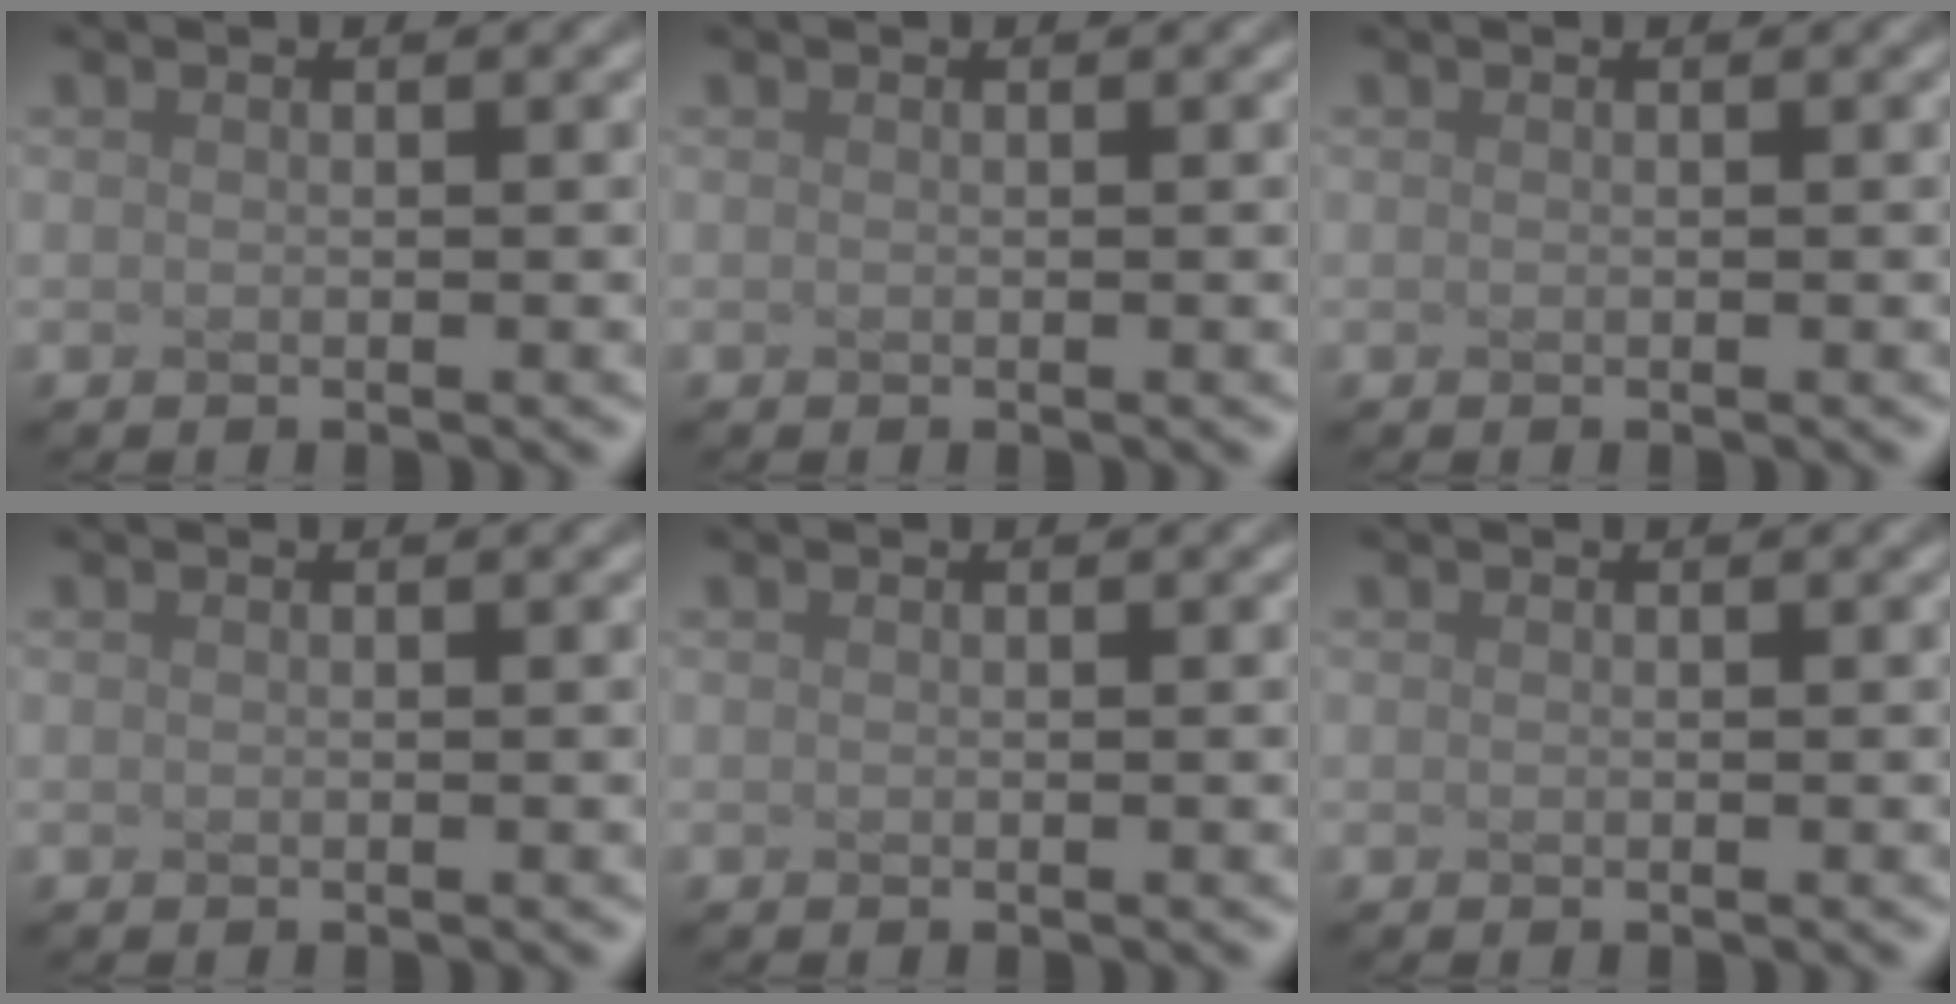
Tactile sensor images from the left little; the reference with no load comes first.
{"total": 0.0}
{"total": 0.0}
{"total": 0.0}
{"total": 0.0}
{"total": 0.0}